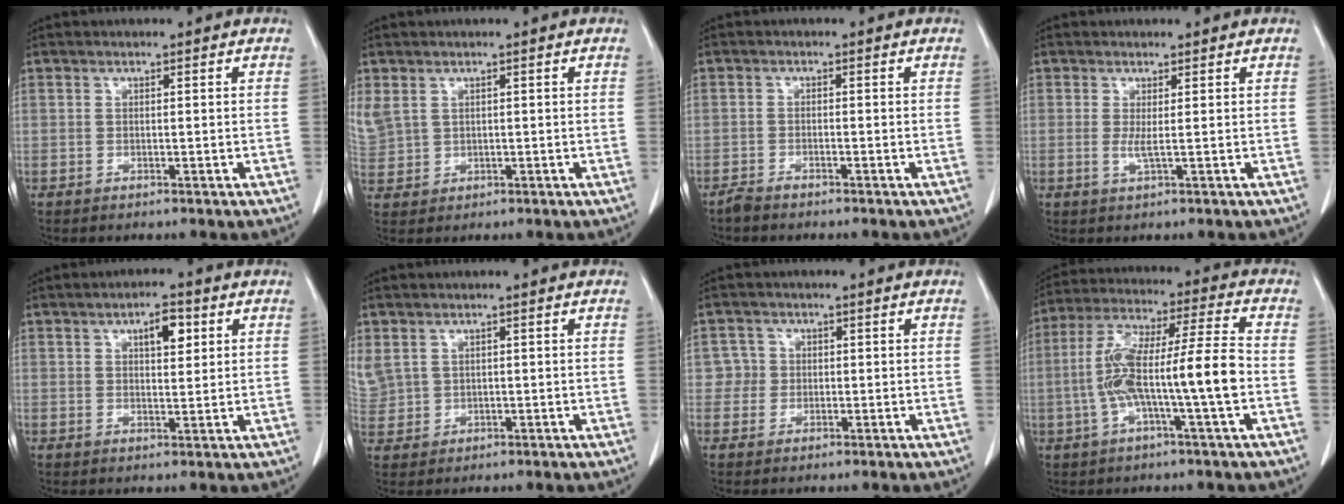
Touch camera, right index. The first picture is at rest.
{"total": 7.2, "force": [2.6, 5.7, 3.5], "torque": [-0.117, 0.016, 0.066]}
{"total": 1.5, "force": [-1.4, 0.2, 0.7], "torque": [-0.018, -0.003, -0.026]}
{"total": 1.6, "force": [0.1, -0.1, 1.6], "torque": [-0.037, -0.004, 0.004]}
{"total": 4.4, "force": [1.9, 1.6, 3.7], "torque": [-0.058, 0.003, 0.030]}
{"total": 7.8, "force": [2.3, 6.5, 3.5], "torque": [-0.117, 0.020, 0.063]}
{"total": 2.5, "force": [0.2, 2.5, -0.3], "torque": [0.023, 0.007, -0.003]}
{"total": 13.4, "force": [-2.5, 0.4, 13.1], "torque": [-0.255, 0.024, -0.050]}